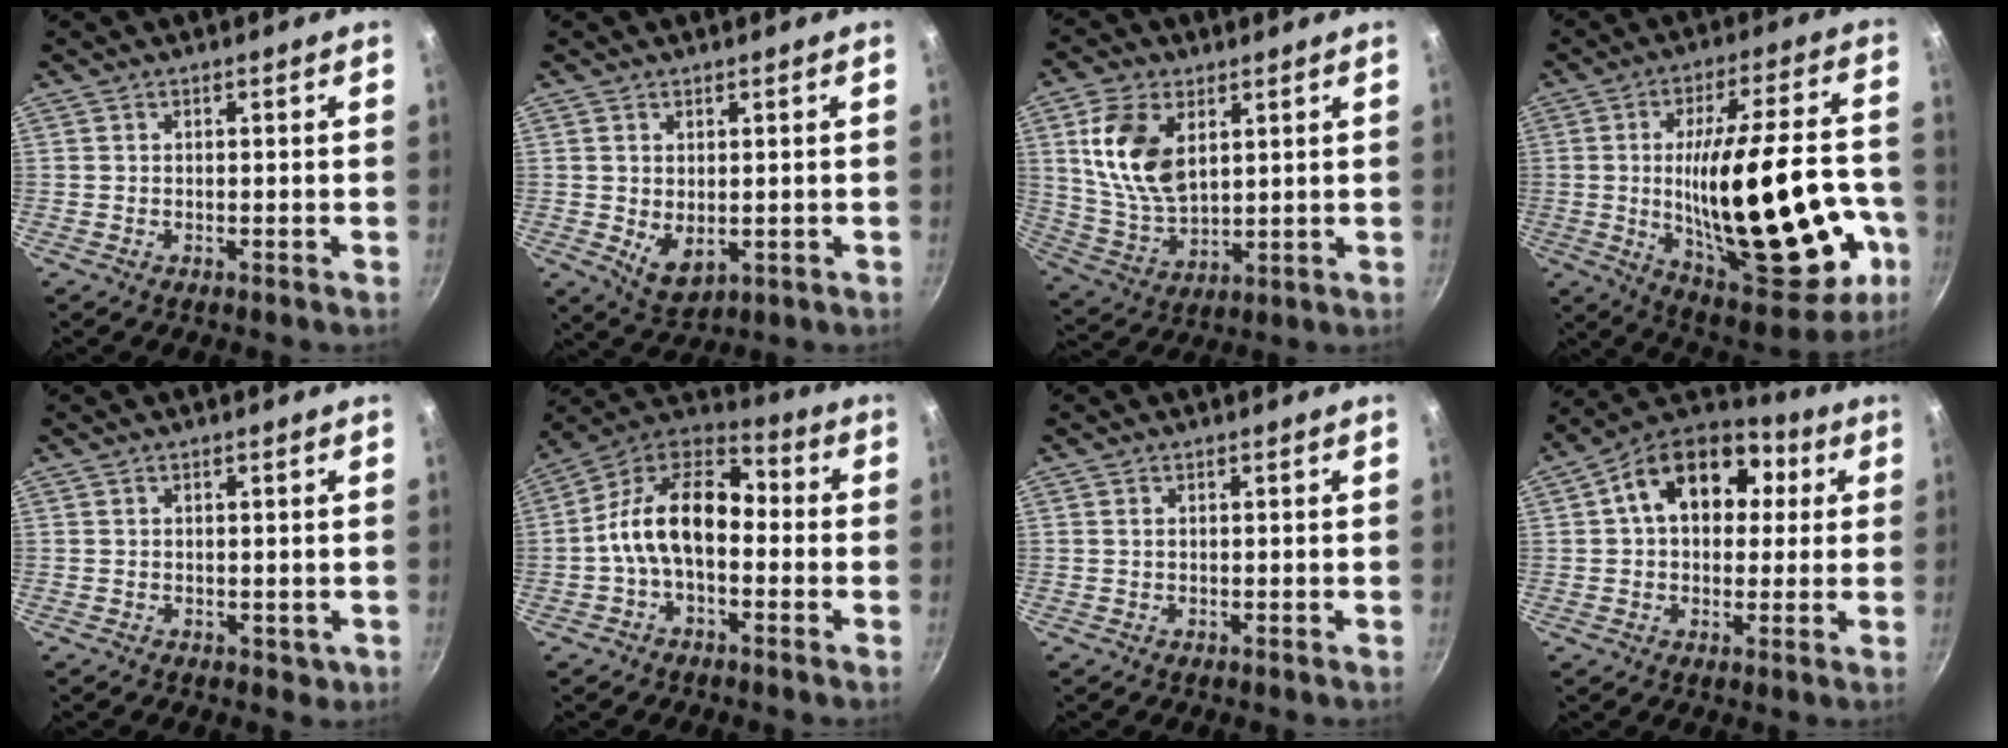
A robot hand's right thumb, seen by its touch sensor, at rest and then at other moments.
{"total": 5.5, "force": [0.1, 3.4, 4.3], "torque": [-0.067, -0.021, 0.014]}
{"total": 13.5, "force": [4.3, 8.0, 10.0], "torque": [-0.179, -0.022, 0.093]}
{"total": 31.2, "force": [-6.4, 12.0, 28.1], "torque": [-0.393, 0.019, -0.070]}
{"total": 1.7, "force": [0.2, 1.4, 0.9], "torque": [-0.006, 0.001, 0.008]}
{"total": 15.0, "force": [-1.6, 9.3, 11.7], "torque": [-0.183, 0.050, -0.054]}
{"total": 0.7, "force": [0.2, 0.4, 0.5], "torque": [-0.009, 0.001, 0.004]}
{"total": 17.3, "force": [4.1, 12.3, 11.5], "torque": [-0.156, 0.024, 0.047]}